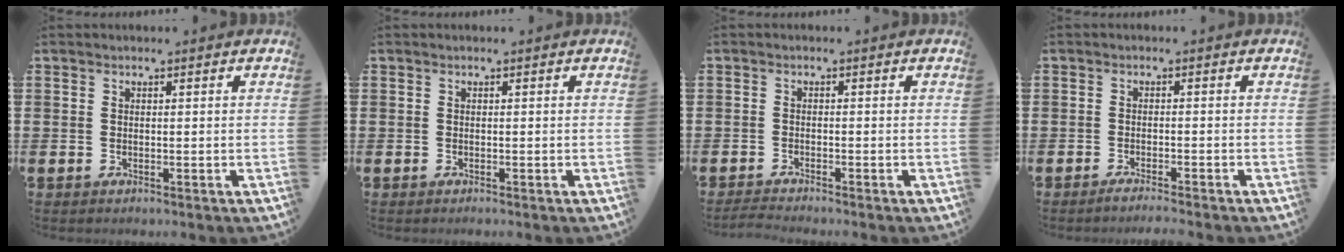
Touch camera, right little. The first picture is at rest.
{"total": 0.0}
{"total": 1.3, "force": [-1.2, 0.0, 0.5], "torque": [-0.008, 0.001, -0.023]}
{"total": 1.4, "force": [-1.2, -0.1, 0.6], "torque": [-0.009, 0.000, -0.024]}